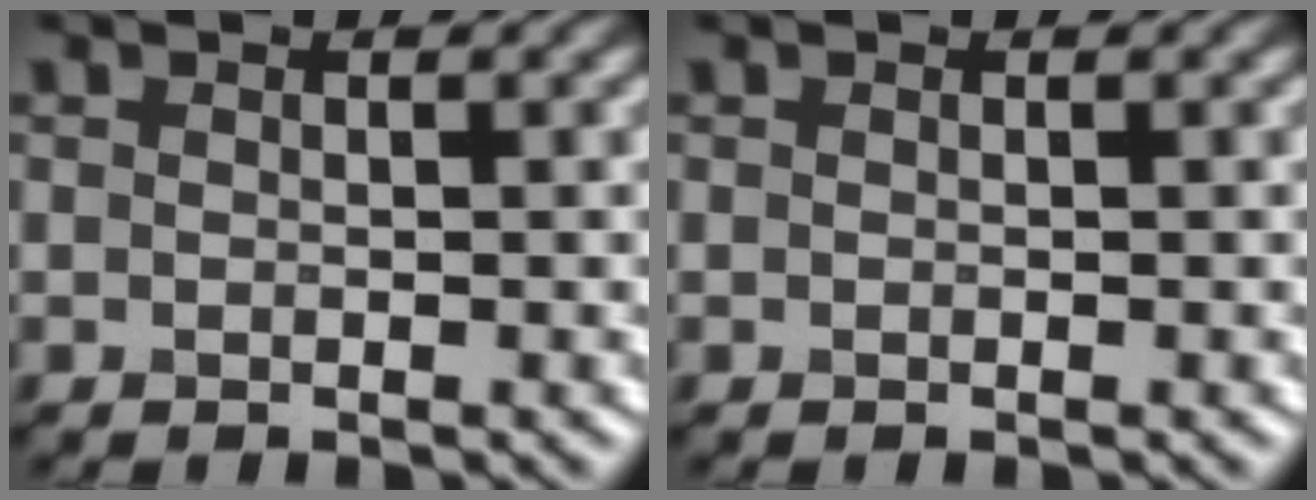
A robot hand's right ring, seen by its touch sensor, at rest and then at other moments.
{"total": 0.0}